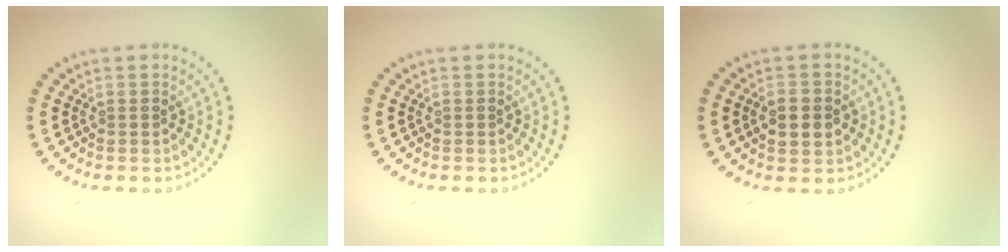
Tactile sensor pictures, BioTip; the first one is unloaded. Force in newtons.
{"total": 0.0}
{"total": 3.0, "press": 3.0, "slide": 0.1}